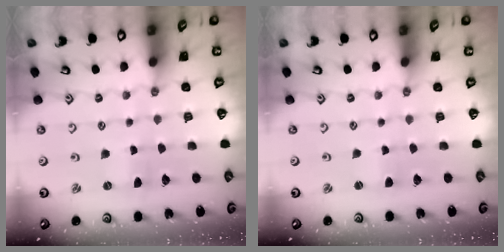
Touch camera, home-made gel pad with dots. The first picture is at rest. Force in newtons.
{"total": 2.1, "press": 2.0, "slide": 0.4}